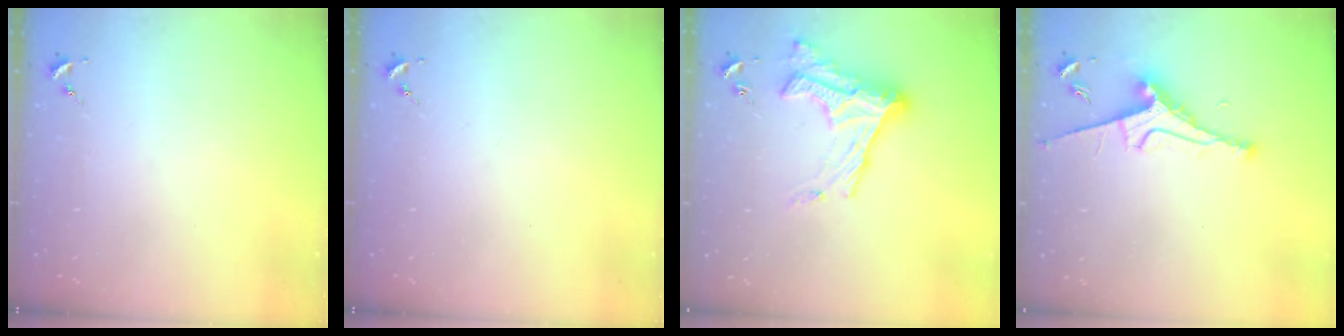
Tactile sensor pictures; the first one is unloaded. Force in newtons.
{"total": 0.0}
{"total": 18.2, "press": 18.1, "slide": 1.3}
{"total": 9.2, "press": 9.1, "slide": 1.3}